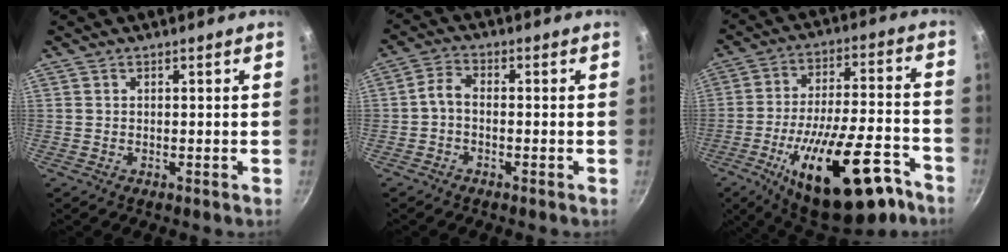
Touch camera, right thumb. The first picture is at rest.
{"total": 3.2, "force": [-1.0, 1.8, 2.5], "torque": [-0.057, 0.019, -0.029]}
{"total": 25.0, "force": [-13.1, 9.4, 19.1], "torque": [-0.271, 0.055, -0.191]}